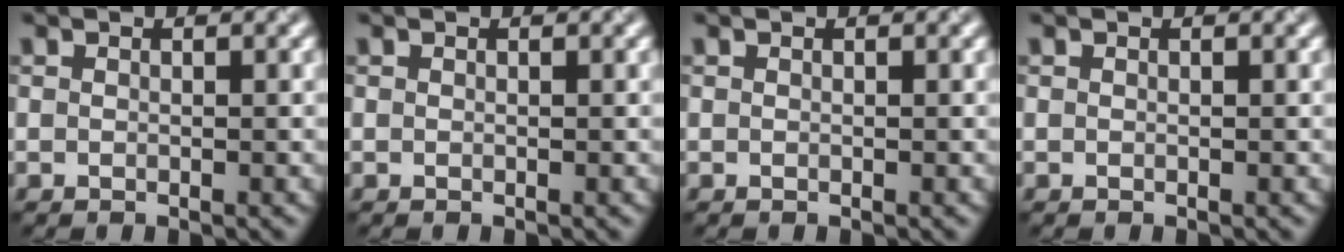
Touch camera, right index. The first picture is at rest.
{"total": 0.0}
{"total": 0.0}
{"total": 0.0}